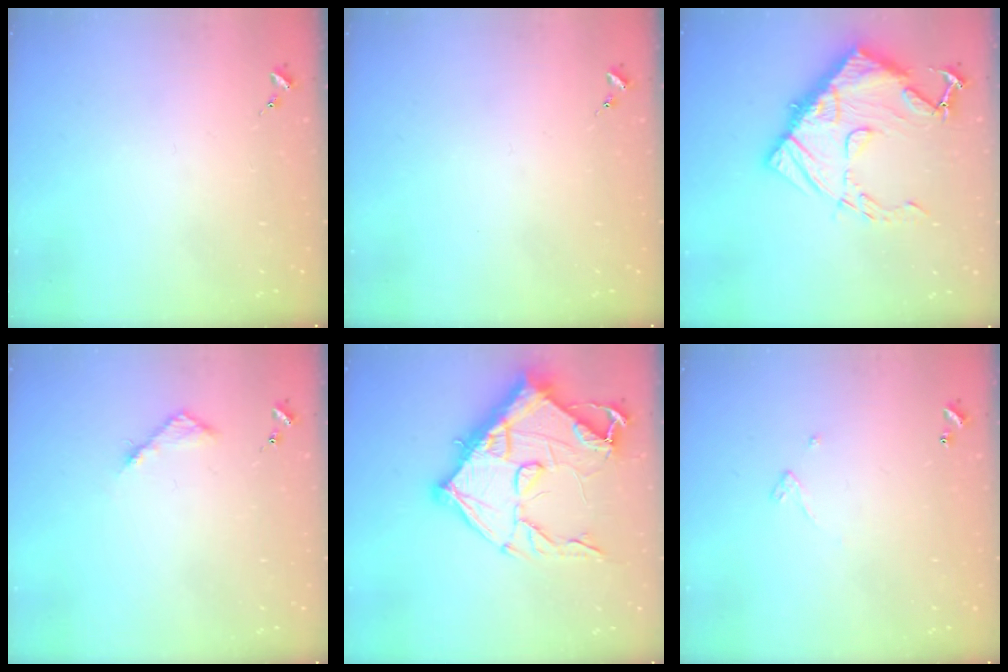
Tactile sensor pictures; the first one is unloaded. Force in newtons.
{"total": 0.0}
{"total": 22.1, "press": 22.0, "slide": 2.0}
{"total": 4.6, "press": 4.6, "slide": 0.5}
{"total": 22.3, "press": 22.2, "slide": 1.4}
{"total": 2.4, "press": 2.4, "slide": 0.2}